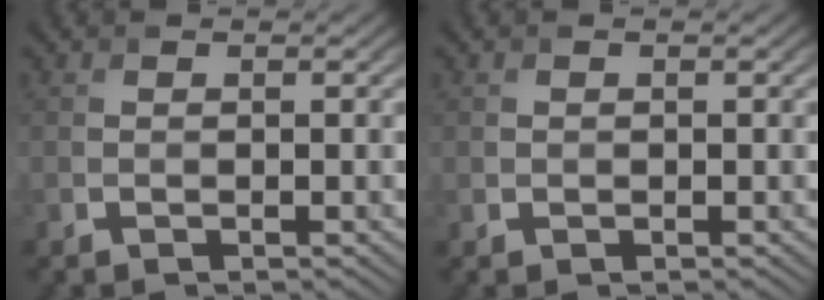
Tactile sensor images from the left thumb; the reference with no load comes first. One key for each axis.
{"total": 0.5, "fx": 0.0, "fy": 0.5, "fz": -0.1, "tx": 0.007, "ty": 0.000, "tz": 0.000}